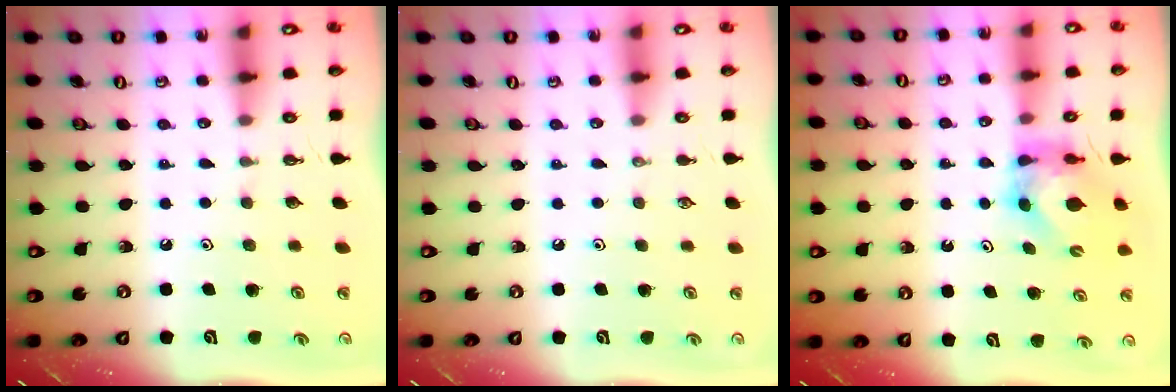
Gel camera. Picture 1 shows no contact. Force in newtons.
{"total": 0.0}
{"total": 5.6, "press": 5.6, "slide": 0.4}